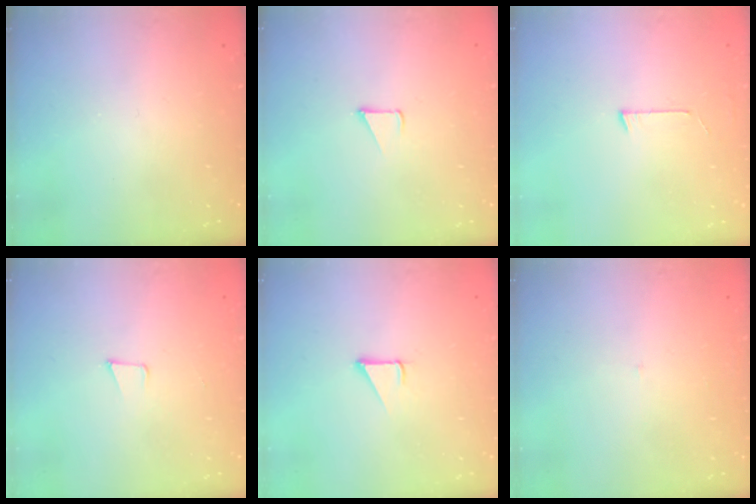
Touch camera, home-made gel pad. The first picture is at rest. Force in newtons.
{"total": 1.8, "press": 1.7, "slide": 0.1}
{"total": 2.7, "press": 2.7, "slide": 0.2}
{"total": 3.6, "press": 2.4, "slide": 2.6}
{"total": 1.9, "press": 1.9, "slide": 0.1}
{"total": 2.0, "press": 2.0, "slide": 0.1}